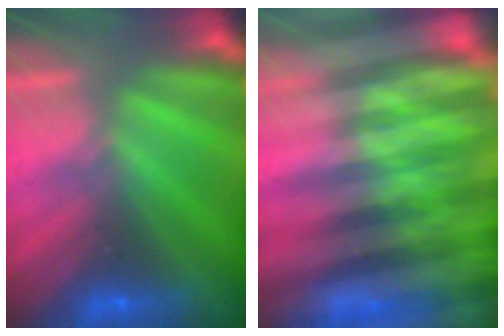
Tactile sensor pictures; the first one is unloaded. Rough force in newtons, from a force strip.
{"total": 8.5}